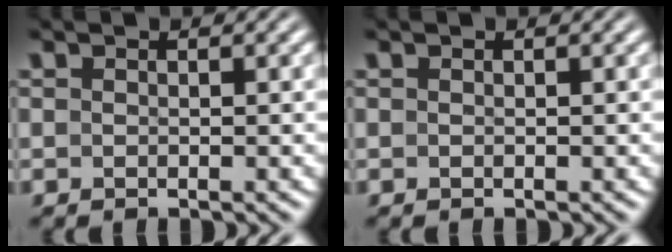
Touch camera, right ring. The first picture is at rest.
{"total": 0.0}